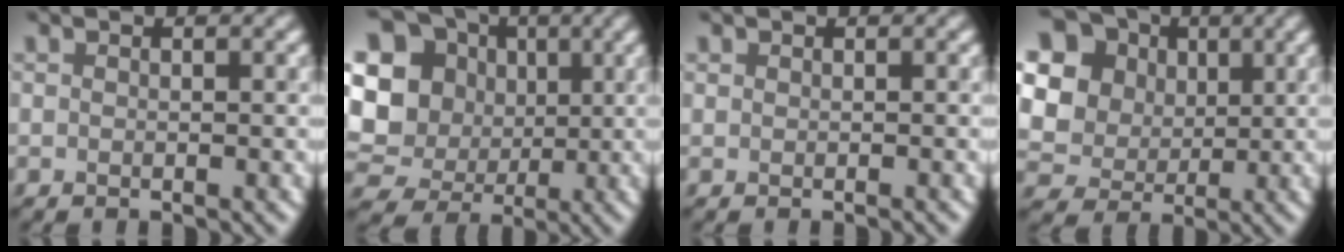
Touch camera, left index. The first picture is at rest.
{"total": 17.4, "force": [3.3, 16.0, 6.0], "torque": [-0.181, 0.010, 0.049]}
{"total": 0.0}
{"total": 15.7, "force": [5.3, 13.7, 5.6], "torque": [-0.181, 0.023, 0.091]}